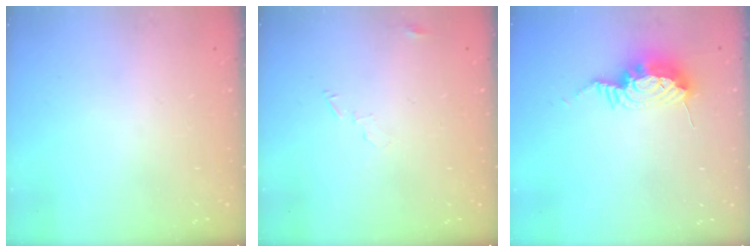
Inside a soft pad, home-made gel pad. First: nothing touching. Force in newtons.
{"total": 4.3, "press": 4.3, "slide": 0.3}
{"total": 9.9, "press": 9.8, "slide": 0.9}